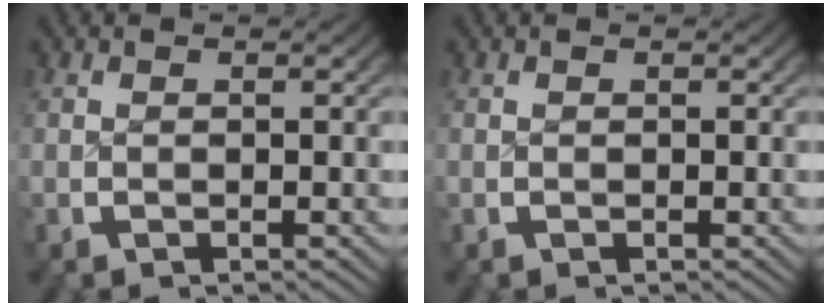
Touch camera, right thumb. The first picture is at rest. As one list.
[{"total": 0.0}]